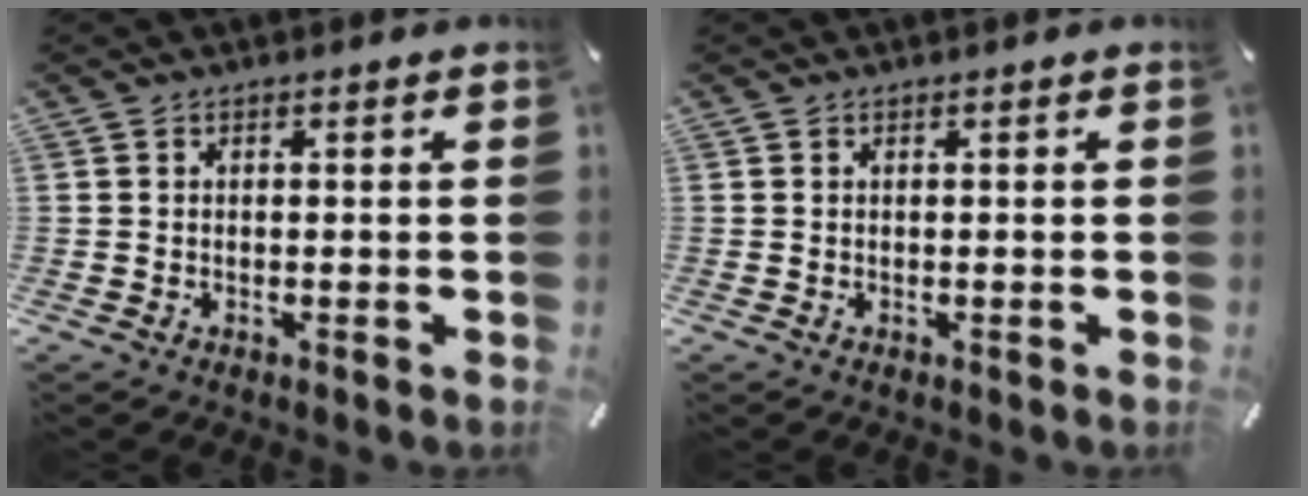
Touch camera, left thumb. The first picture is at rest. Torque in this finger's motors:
{"motor_torque": [0.00, 0.00, 0.00, 0.01, 0.00]}